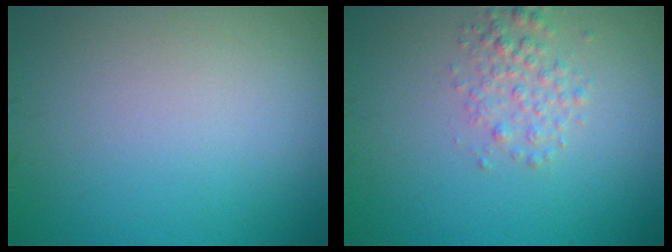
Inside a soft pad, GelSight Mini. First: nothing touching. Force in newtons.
{"total": 2.1, "press": 2.1, "slide": 0.1}